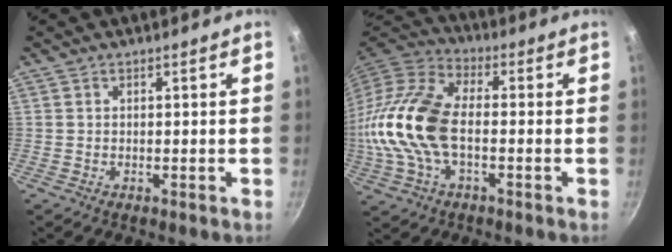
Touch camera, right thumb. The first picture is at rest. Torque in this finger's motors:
{"motor_torque": [2.40, 2.61, 0.99, -0.60, 0.66]}